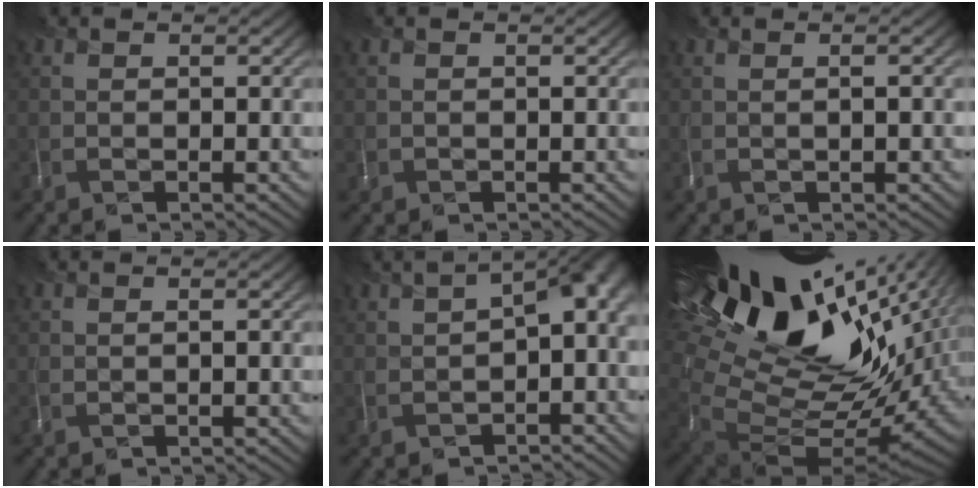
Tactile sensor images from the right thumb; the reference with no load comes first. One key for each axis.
{"total": 0.6, "fx": -0.2, "fy": 0.5, "fz": -0.2, "tx": 0.005, "ty": -0.002, "tz": -0.001}
{"total": 0.9, "fx": 0.3, "fy": 0.2, "fz": 0.8, "tx": -0.005, "ty": 0.007, "tz": 0.003}
{"total": 0.0}
{"total": 5.5, "fx": -0.8, "fy": 2.9, "fz": 4.6, "tx": -0.062, "ty": 0.006, "tz": -0.009}
{"total": 21.3, "fx": 8.8, "fy": 10.8, "fz": 16.1, "tx": -0.291, "ty": 0.016, "tz": 0.187}